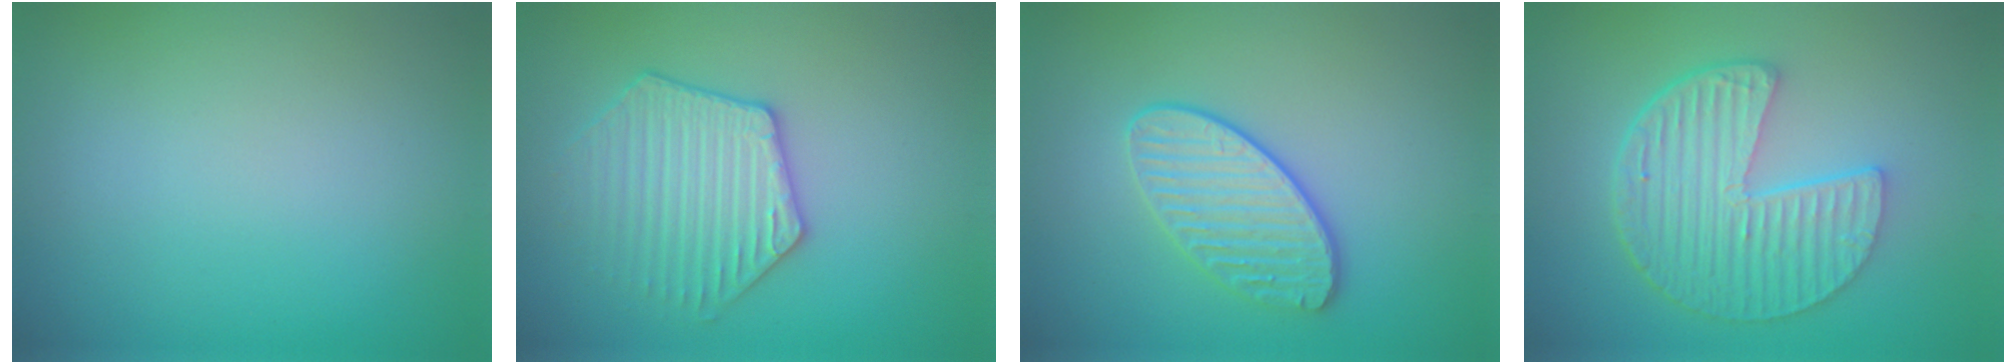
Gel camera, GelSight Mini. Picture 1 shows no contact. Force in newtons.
{"total": 3.6, "press": 3.5, "slide": 0.5}
{"total": 3.5, "press": 3.3, "slide": 1.3}
{"total": 6.3, "press": 4.6, "slide": 4.4}